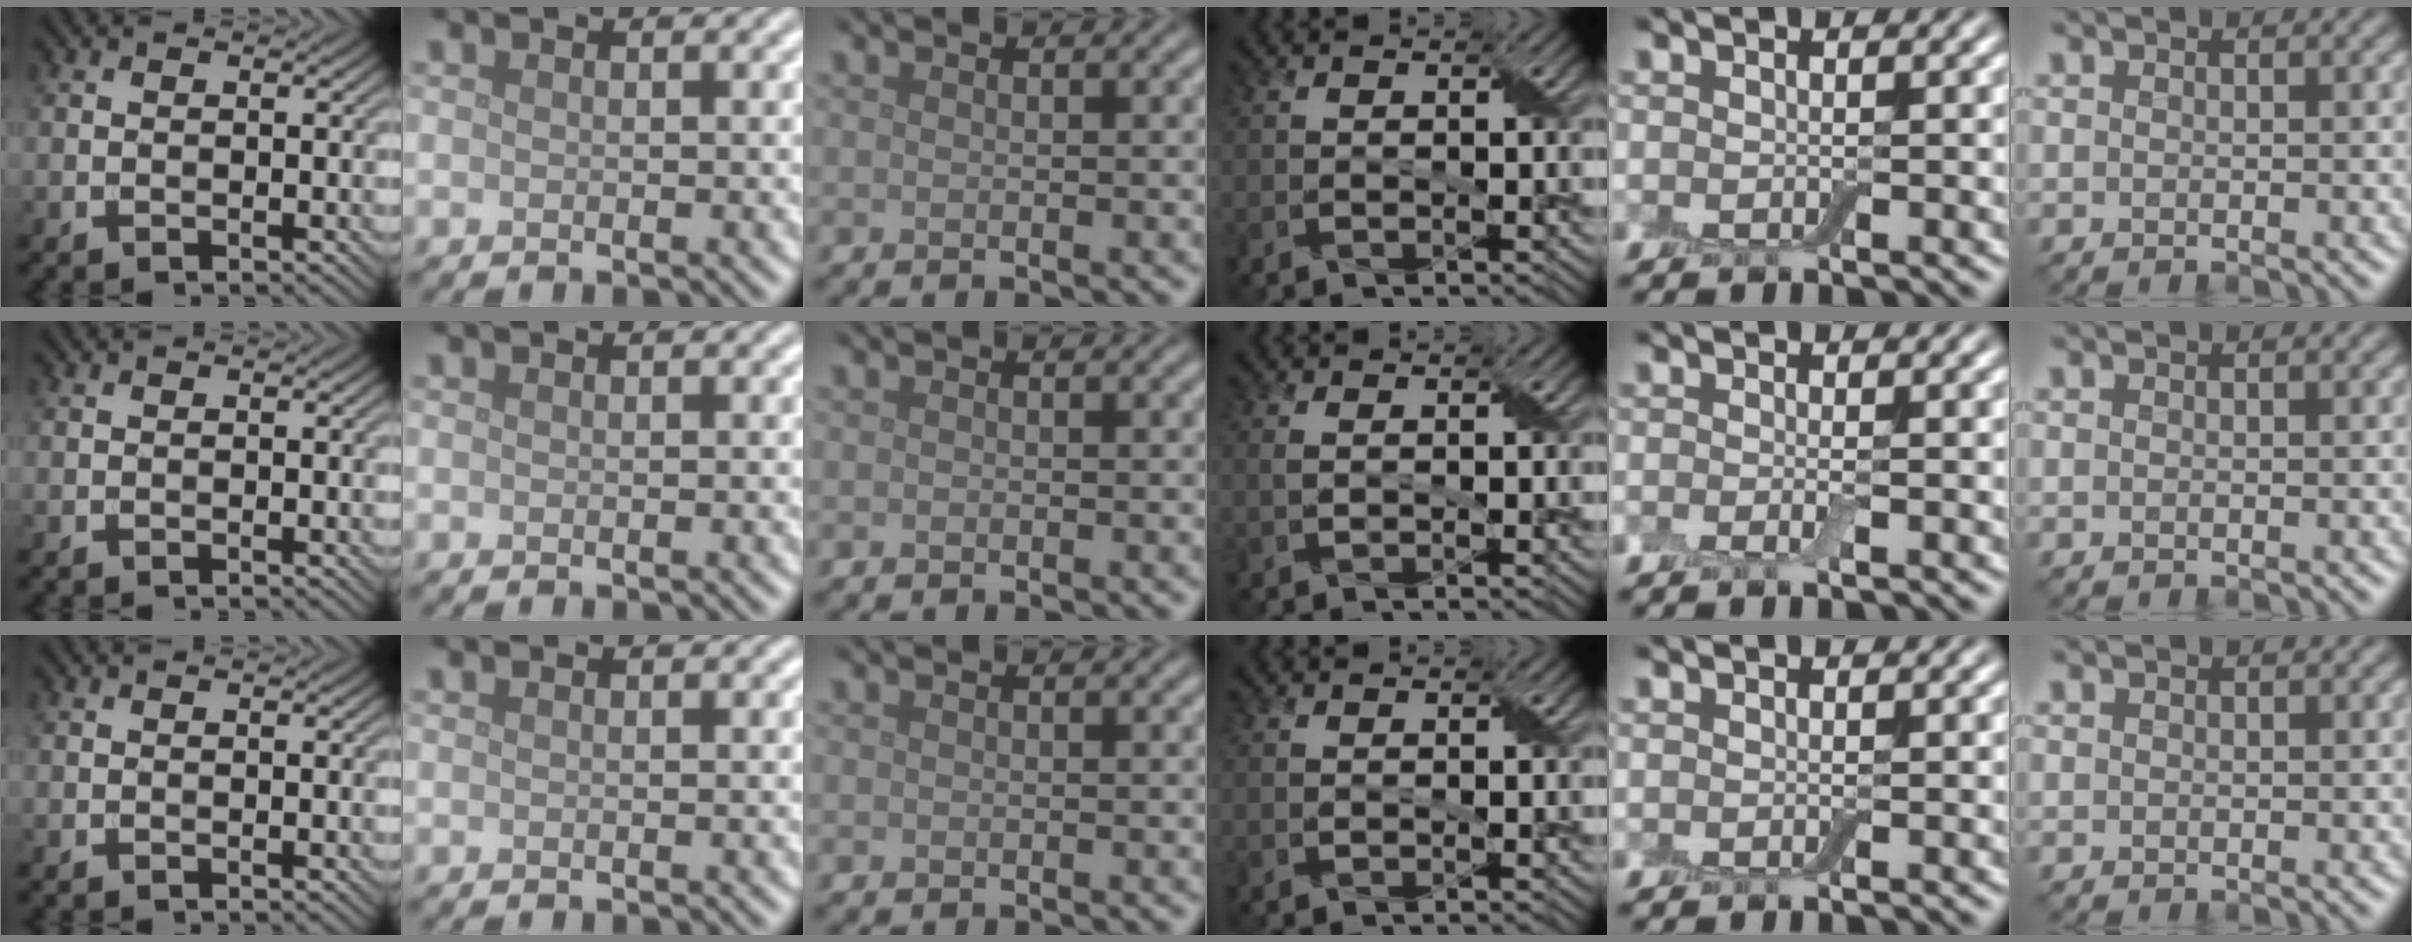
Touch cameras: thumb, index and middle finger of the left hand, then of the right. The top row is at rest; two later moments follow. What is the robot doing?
{"motion": "fold", "object": "cloth"}